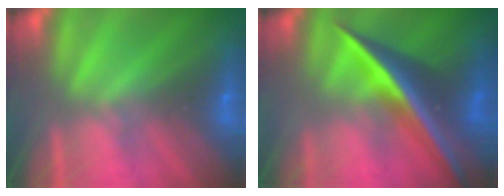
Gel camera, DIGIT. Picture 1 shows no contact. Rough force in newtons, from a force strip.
{"total": 2.6}